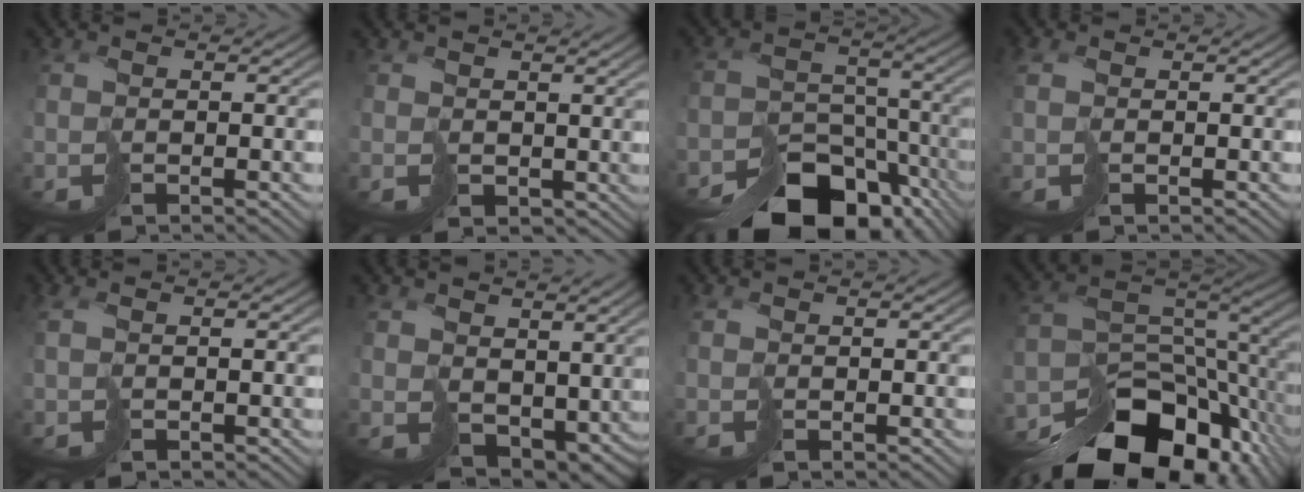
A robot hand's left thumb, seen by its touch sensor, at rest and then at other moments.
{"total": 1.6, "force": [1.0, 1.2, 0.1], "torque": [-0.007, -0.007, 0.022]}
{"total": 13.7, "force": [-10.9, 7.0, 4.6], "torque": [-0.080, -0.031, -0.144]}
{"total": 1.4, "force": [0.0, 1.1, 0.7], "torque": [-0.023, -0.002, -0.003]}
{"total": 1.3, "force": [0.1, 0.7, 1.1], "torque": [-0.034, -0.002, 0.003]}
{"total": 7.7, "force": [2.1, 5.3, 5.1], "torque": [-0.120, -0.029, 0.054]}
{"total": 0.0}
{"total": 15.5, "force": [-11.1, 7.3, 7.9], "torque": [-0.135, -0.028, -0.165]}